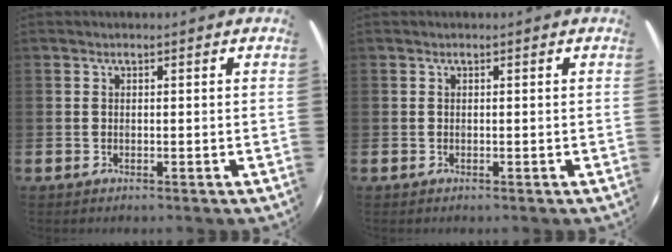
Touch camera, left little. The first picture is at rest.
{"total": 0.0}